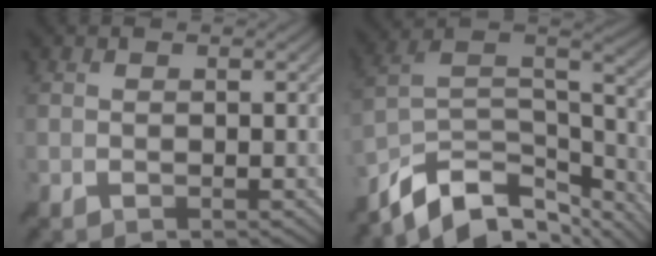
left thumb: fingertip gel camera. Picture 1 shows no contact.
{"total": 13.6, "force": [-9.8, 6.4, 6.9], "torque": [-0.166, -0.007, -0.158]}